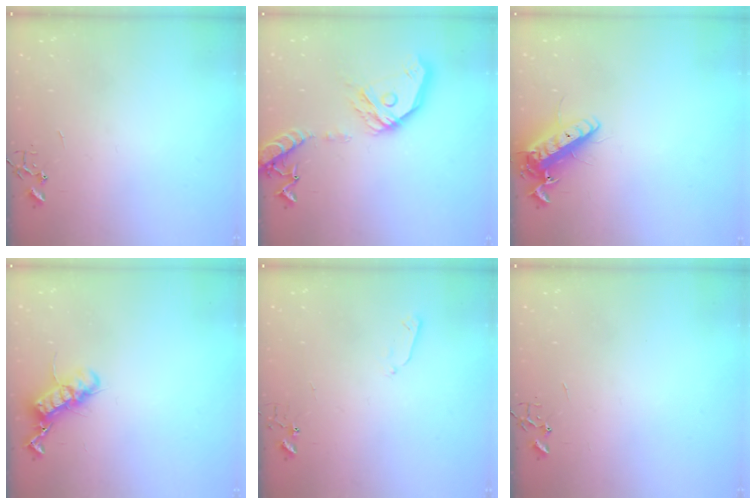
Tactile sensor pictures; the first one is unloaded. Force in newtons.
{"total": 17.9, "press": 17.7, "slide": 2.6}
{"total": 14.1, "press": 13.9, "slide": 2.6}
{"total": 12.8, "press": 12.8, "slide": 0.8}
{"total": 3.3, "press": 3.2, "slide": 0.6}
{"total": 0.0}